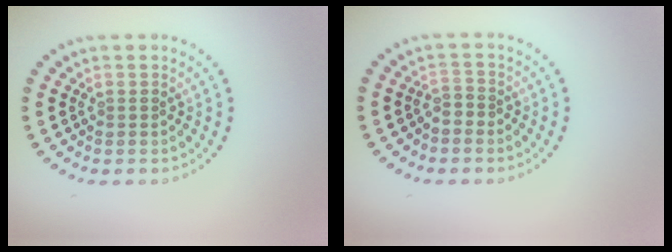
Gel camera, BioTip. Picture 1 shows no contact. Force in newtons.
{"total": 0.9, "press": 0.6, "slide": 0.6}